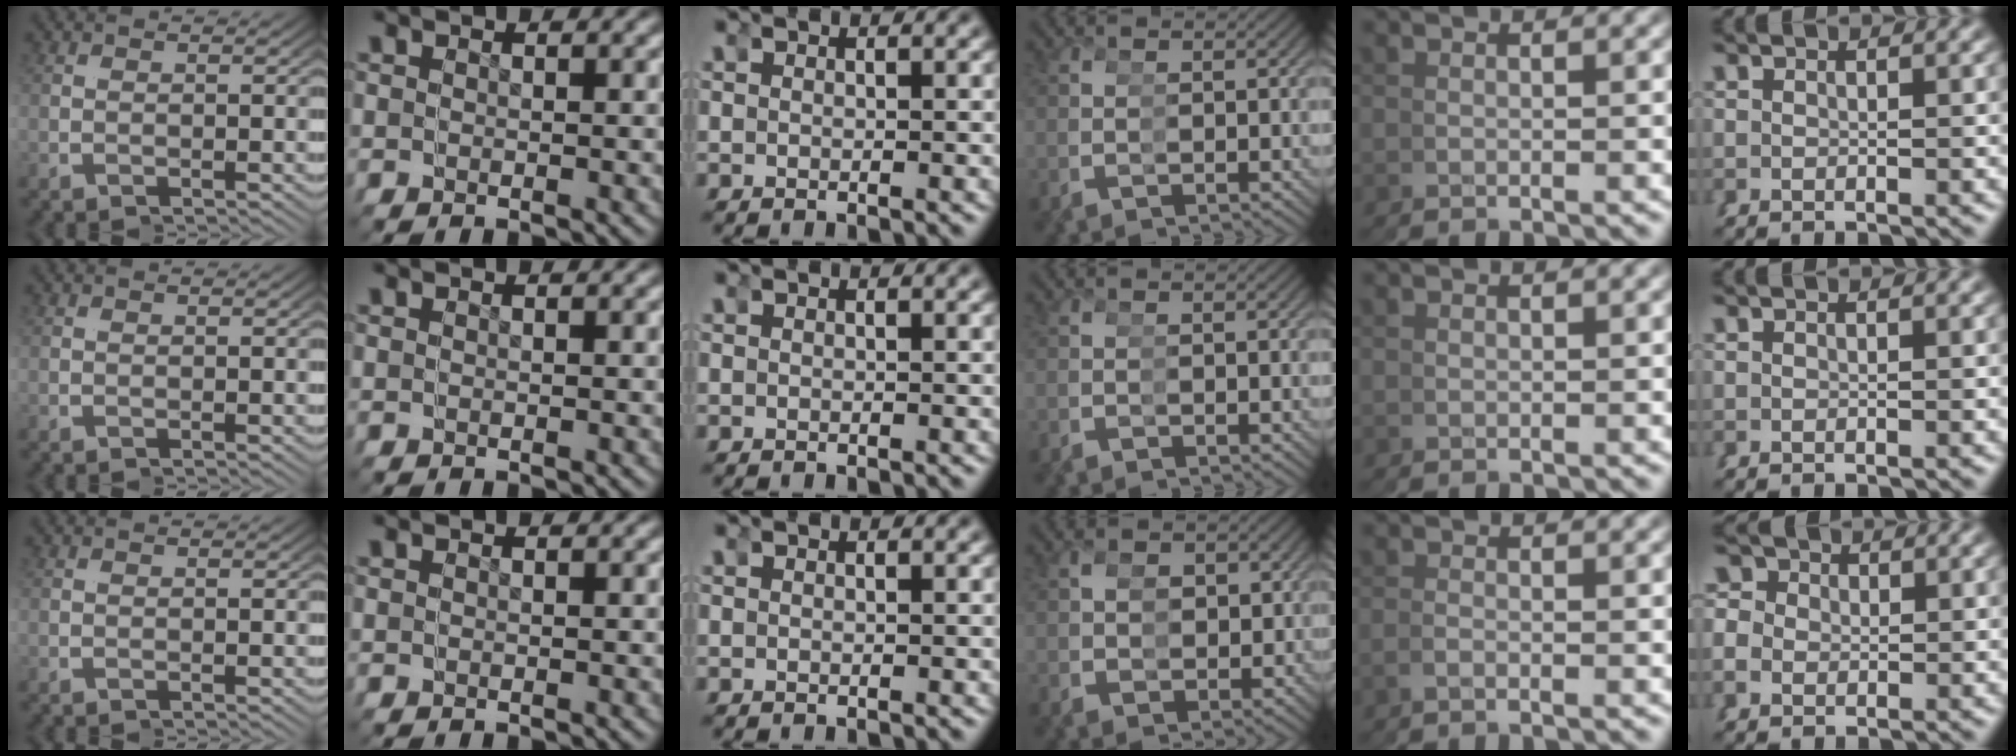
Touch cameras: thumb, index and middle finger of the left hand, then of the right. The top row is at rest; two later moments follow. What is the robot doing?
{"motion": "grasp_and_lifting", "object": "hoodie"}